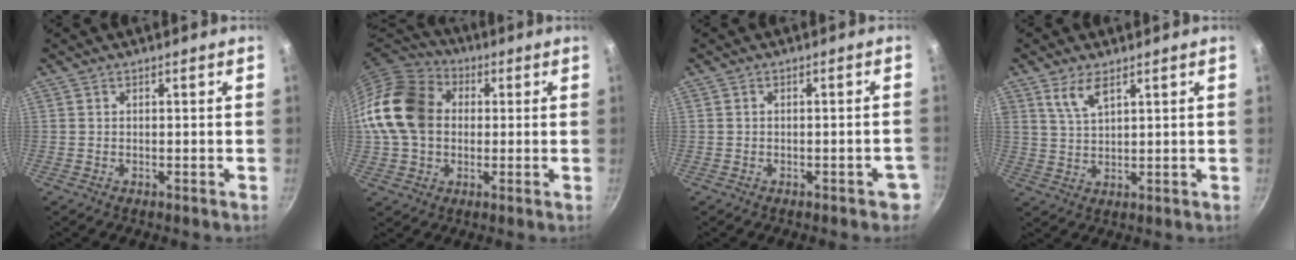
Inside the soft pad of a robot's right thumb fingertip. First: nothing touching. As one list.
[{"total": 16.8, "force": [1.2, 13.0, 10.4], "torque": [-0.181, 0.031, 0.009]}, {"total": 2.9, "force": [-1.6, 1.3, 2.1], "torque": [-0.008, 0.022, -0.009]}, {"total": 5.0, "force": [3.0, 1.9, 3.5], "torque": [-0.063, -0.014, 0.065]}]